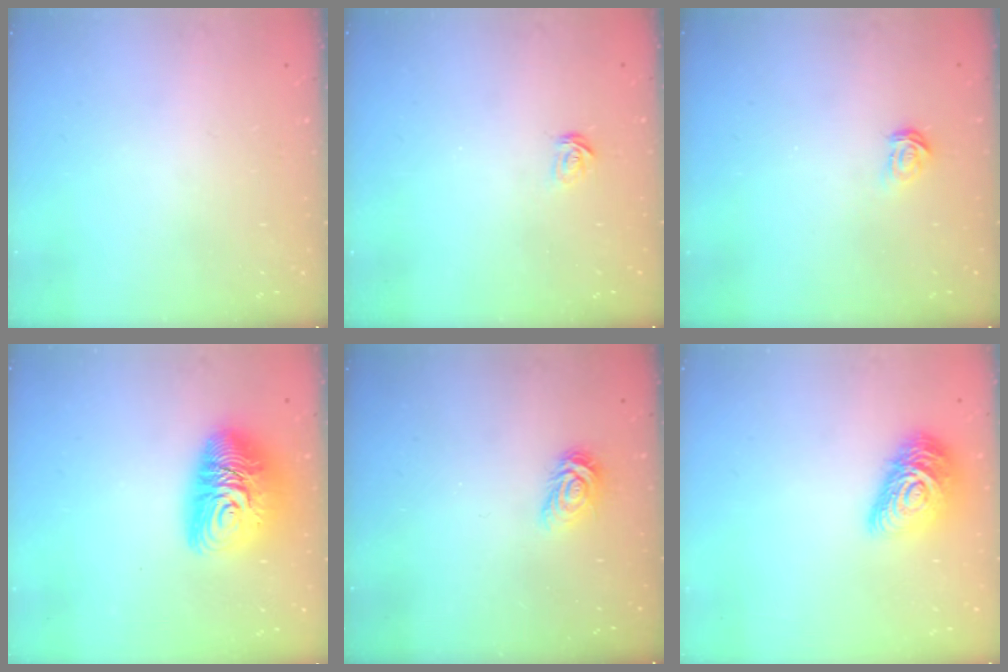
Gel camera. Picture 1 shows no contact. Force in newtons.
{"total": 2.3, "press": 2.3, "slide": 0.2}
{"total": 2.4, "press": 2.4, "slide": 0.2}
{"total": 13.9, "press": 13.9, "slide": 1.1}
{"total": 5.1, "press": 5.0, "slide": 0.6}
{"total": 14.6, "press": 14.6, "slide": 0.8}